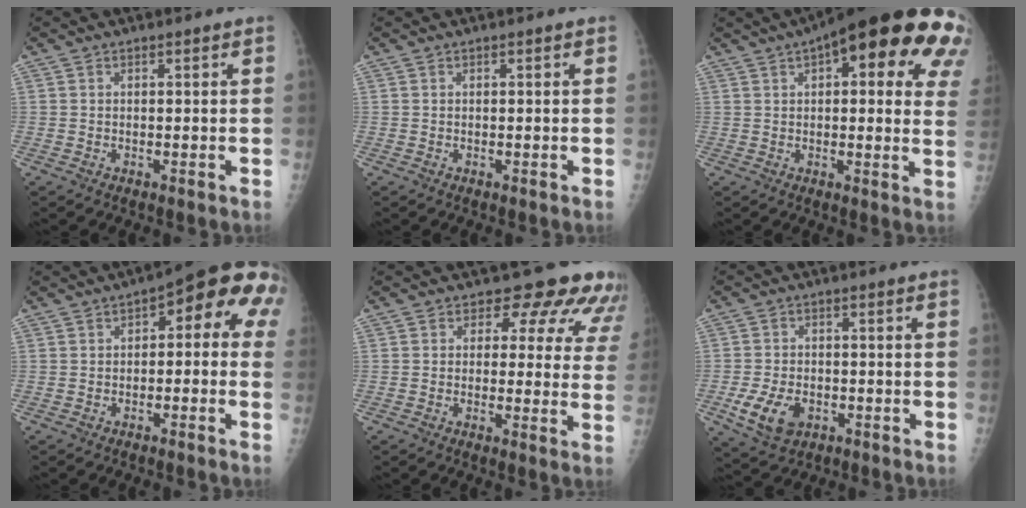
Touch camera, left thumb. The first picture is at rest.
{"total": 0.0}
{"total": 26.3, "force": [12.3, 8.8, 21.5], "torque": [-0.218, 0.019, 0.153]}
{"total": 11.0, "force": [1.4, 5.3, 9.5], "torque": [-0.078, 0.036, 0.003]}
{"total": 10.8, "force": [8.1, 6.0, 4.0], "torque": [0.009, -0.030, 0.063]}
{"total": 7.6, "force": [-2.7, 5.1, 5.0], "torque": [-0.090, 0.004, -0.040]}